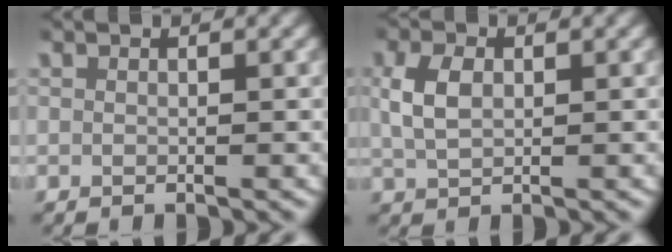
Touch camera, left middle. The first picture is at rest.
{"total": 3.0, "force": [0.5, 1.9, 2.2], "torque": [-0.054, 0.001, 0.014]}